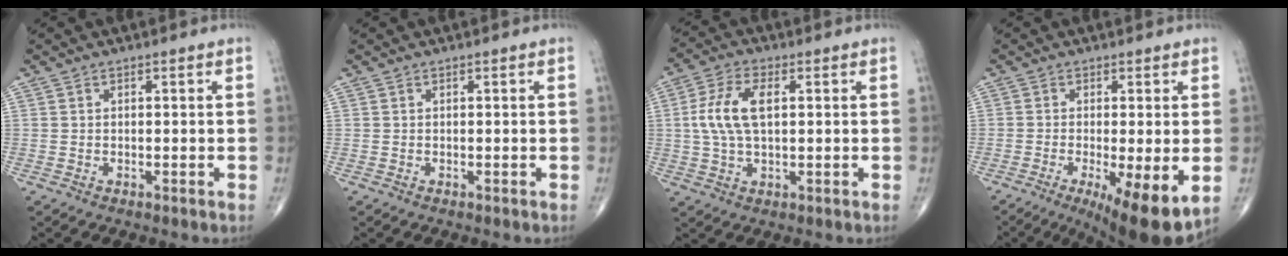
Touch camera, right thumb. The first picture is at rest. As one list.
[{"total": 0.0}, {"total": 9.2, "force": [1.3, 4.6, 7.8], "torque": [-0.170, 0.010, 0.024]}, {"total": 12.3, "force": [-3.8, 3.1, 11.3], "torque": [-0.162, -0.023, -0.051]}]